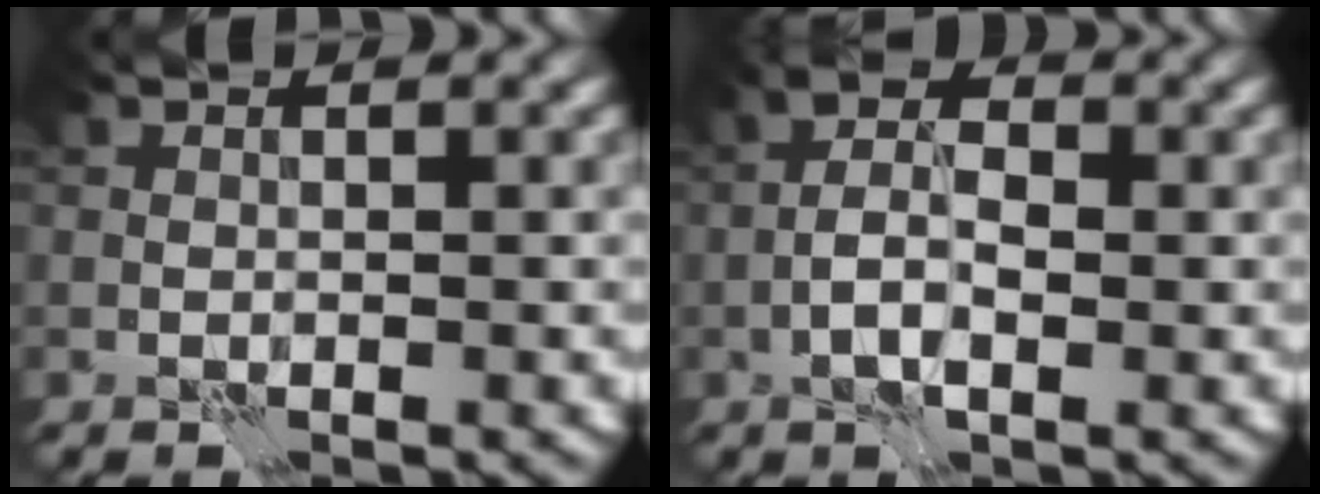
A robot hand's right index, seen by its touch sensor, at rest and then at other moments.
{"total": 4.4, "force": [-1.2, 2.1, 3.6], "torque": [-0.073, 0.007, -0.030]}